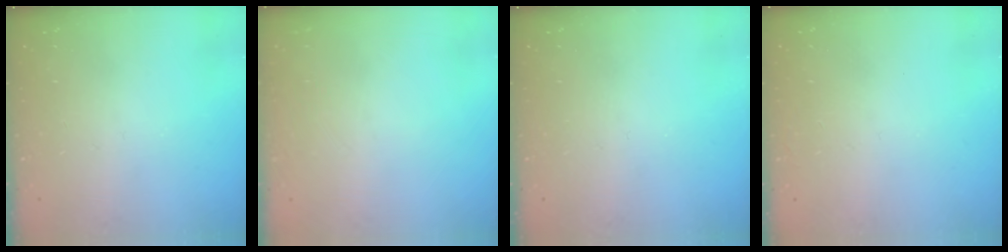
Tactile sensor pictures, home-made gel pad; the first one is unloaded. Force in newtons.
{"total": 1.6, "press": 1.6, "slide": 0.1}
{"total": 0.0}
{"total": 1.6, "press": 1.6, "slide": 0.1}